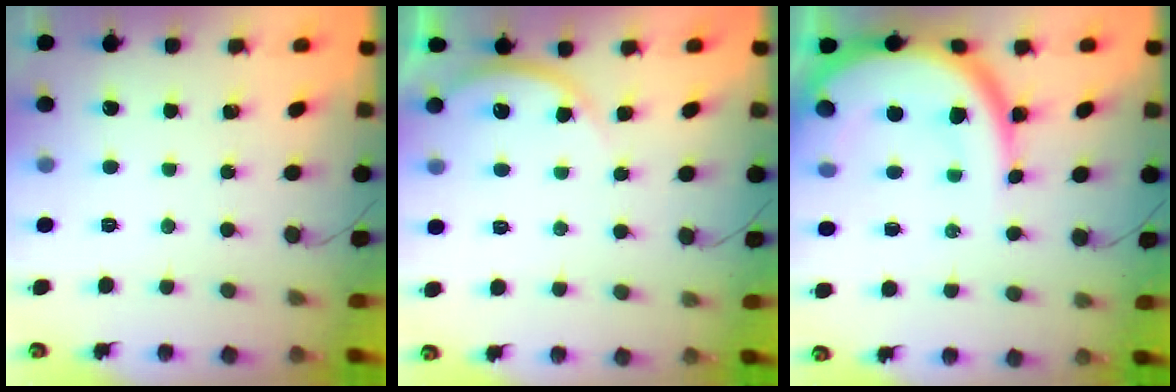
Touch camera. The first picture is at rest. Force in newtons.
{"total": 3.0, "press": 2.9, "slide": 0.4}
{"total": 16.6, "press": 16.5, "slide": 1.5}